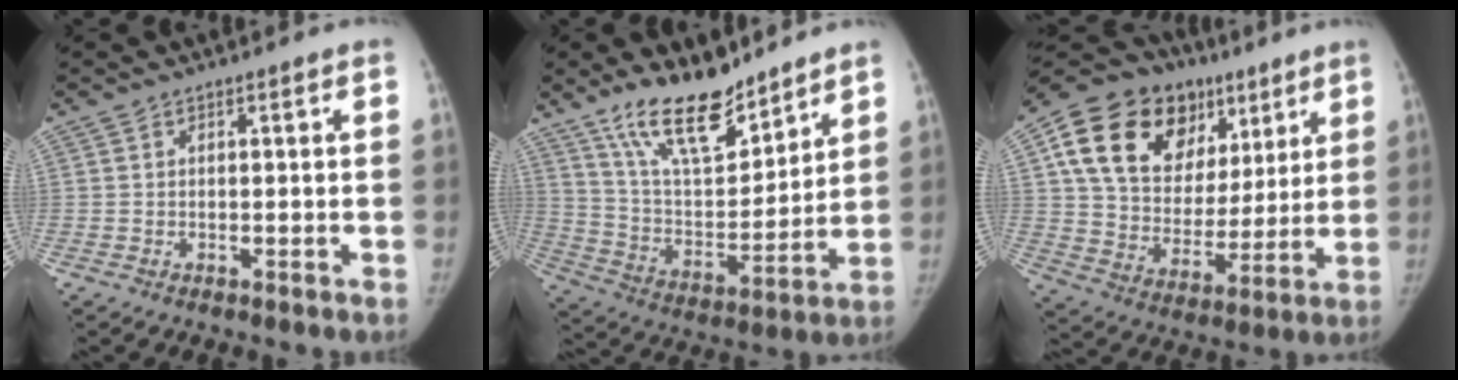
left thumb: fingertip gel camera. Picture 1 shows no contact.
{"total": 17.0, "force": [13.0, 6.3, 9.1], "torque": [-0.112, -0.083, 0.236]}
{"total": 24.8, "force": [11.1, 17.0, 14.4], "torque": [-0.206, 0.013, 0.189]}